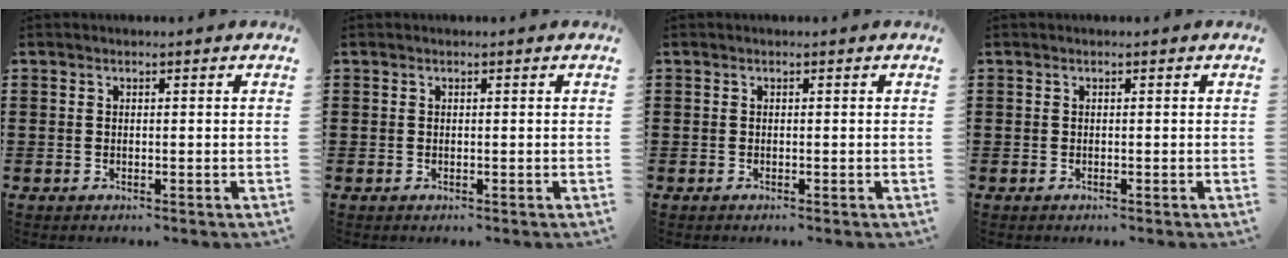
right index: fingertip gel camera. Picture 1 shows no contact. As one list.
[{"total": 0.0}, {"total": 0.0}, {"total": 0.0}]